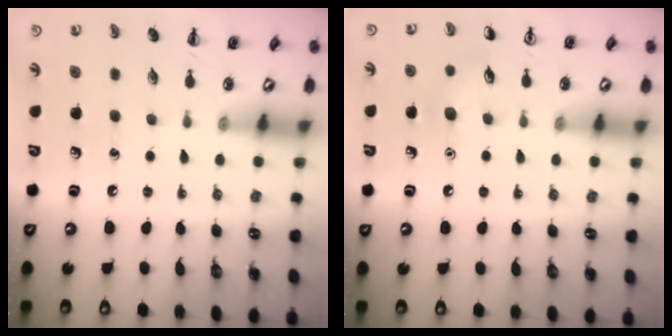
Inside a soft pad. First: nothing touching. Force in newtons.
{"total": 6.5, "press": 6.2, "slide": 1.9}